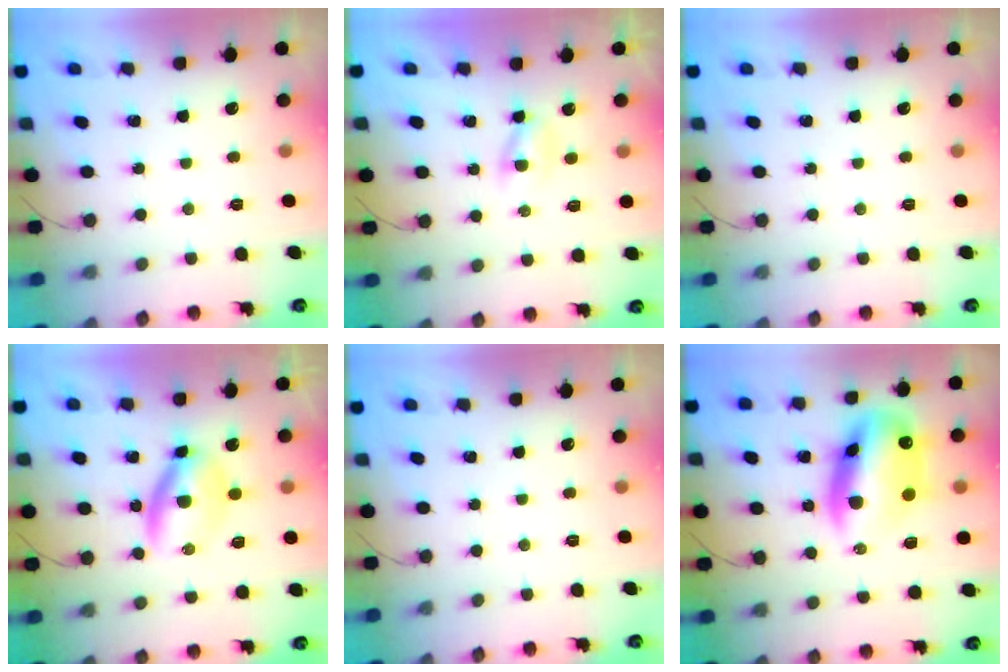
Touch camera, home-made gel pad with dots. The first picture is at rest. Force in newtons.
{"total": 1.3, "press": 1.1, "slide": 0.7}
{"total": 0.0}
{"total": 5.9, "press": 5.8, "slide": 0.9}
{"total": 0.0}
{"total": 14.5, "press": 14.0, "slide": 3.8}